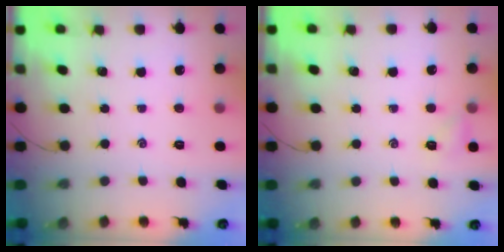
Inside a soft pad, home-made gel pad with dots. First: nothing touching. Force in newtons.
{"total": 4.1, "press": 3.9, "slide": 1.2}